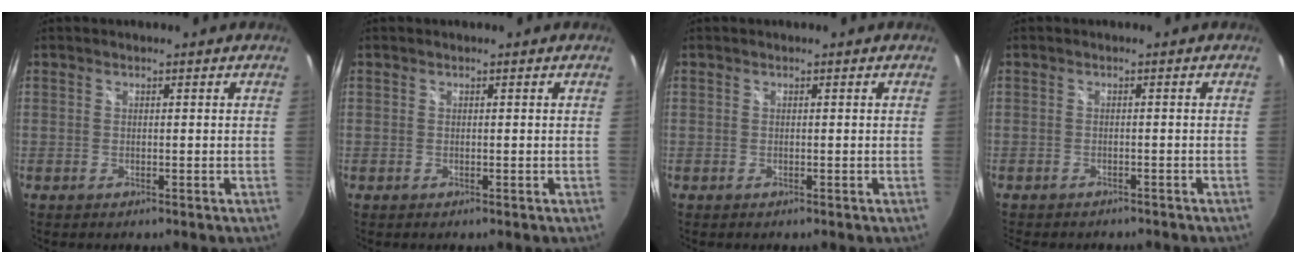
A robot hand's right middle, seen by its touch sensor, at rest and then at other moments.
{"total": 0.0}
{"total": 0.0}
{"total": 4.6, "force": [-4.1, 1.4, 1.6], "torque": [-0.037, -0.013, -0.057]}